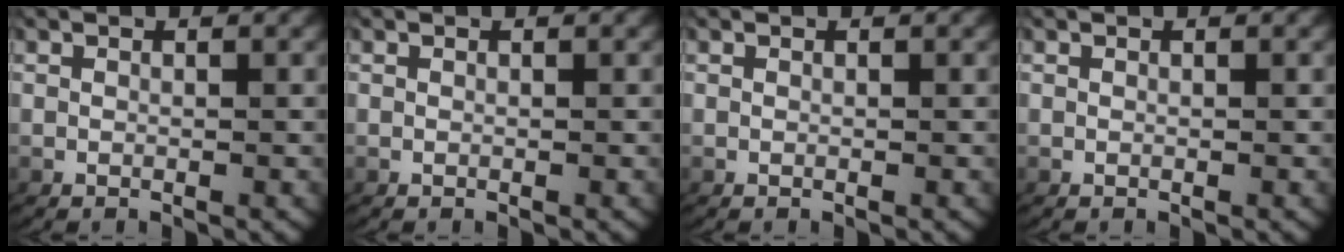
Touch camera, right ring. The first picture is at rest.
{"total": 0.0}
{"total": 0.0}
{"total": 0.0}